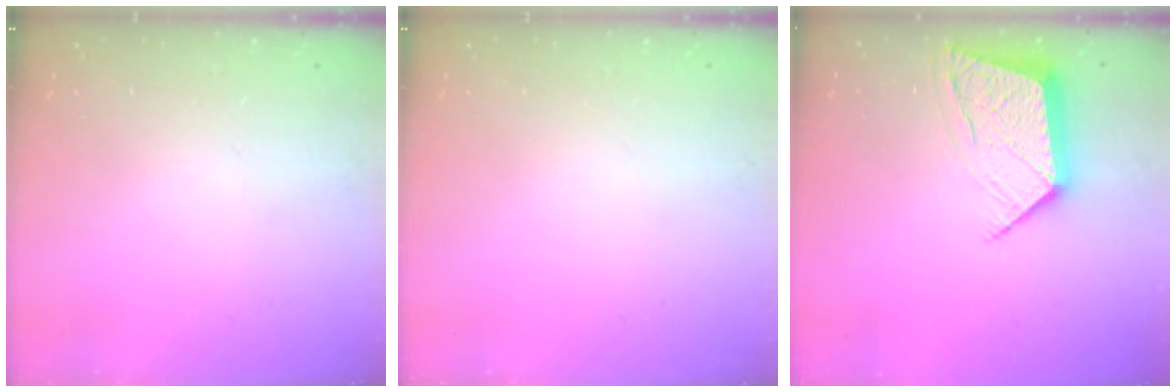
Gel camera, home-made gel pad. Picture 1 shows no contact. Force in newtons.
{"total": 0.0}
{"total": 11.5, "press": 11.5, "slide": 0.8}